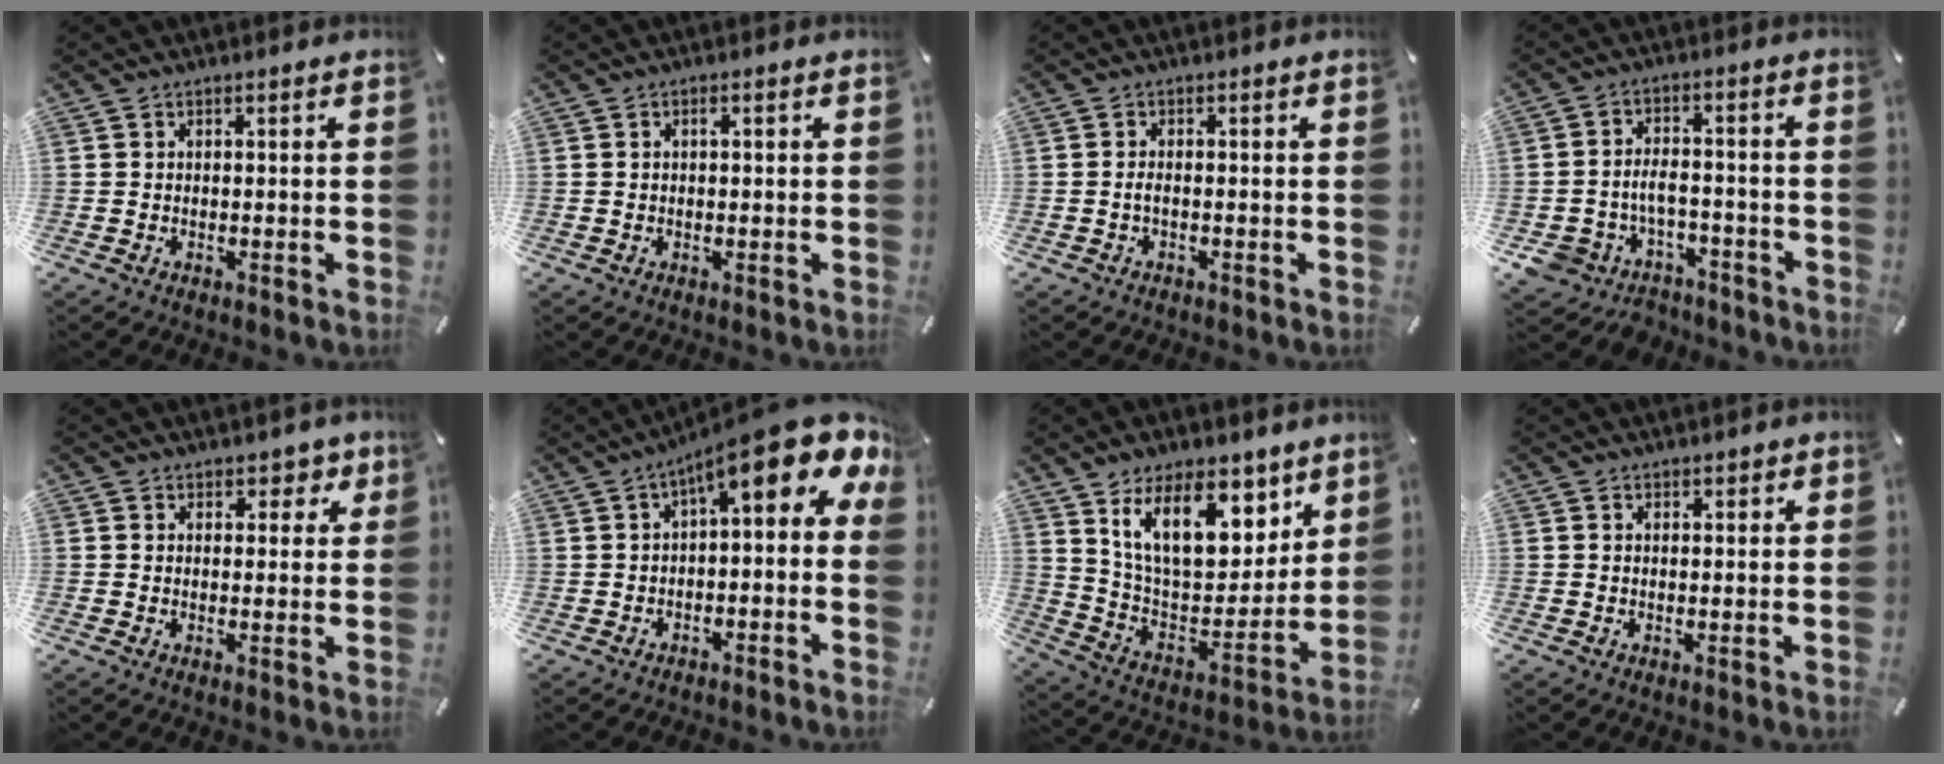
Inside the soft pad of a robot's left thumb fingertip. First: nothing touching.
{"total": 1.2, "force": [0.2, 0.6, 1.0], "torque": [-0.020, 0.004, 0.002]}
{"total": 1.4, "force": [-0.5, 0.6, 1.1], "torque": [-0.030, -0.002, -0.012]}
{"total": 7.4, "force": [-3.4, 5.7, 3.3], "torque": [-0.073, 0.020, -0.062]}
{"total": 3.7, "force": [2.3, 2.7, 1.2], "torque": [0.010, -0.013, 0.033]}
{"total": 13.3, "force": [6.1, 4.3, 11.0], "torque": [-0.166, -0.042, 0.099]}
{"total": 19.0, "force": [11.9, 9.9, 11.0], "torque": [-0.188, -0.069, 0.213]}
{"total": 1.0, "force": [0.8, 0.6, 0.2], "torque": [-0.005, 0.001, 0.016]}